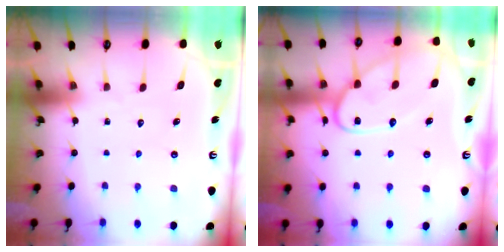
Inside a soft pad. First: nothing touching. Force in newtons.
{"total": 13.0, "press": 13.0, "slide": 1.1}